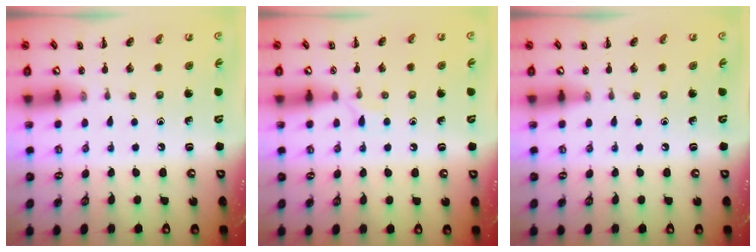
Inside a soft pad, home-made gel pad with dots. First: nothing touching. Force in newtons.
{"total": 4.9, "press": 4.6, "slide": 1.8}
{"total": 0.0}